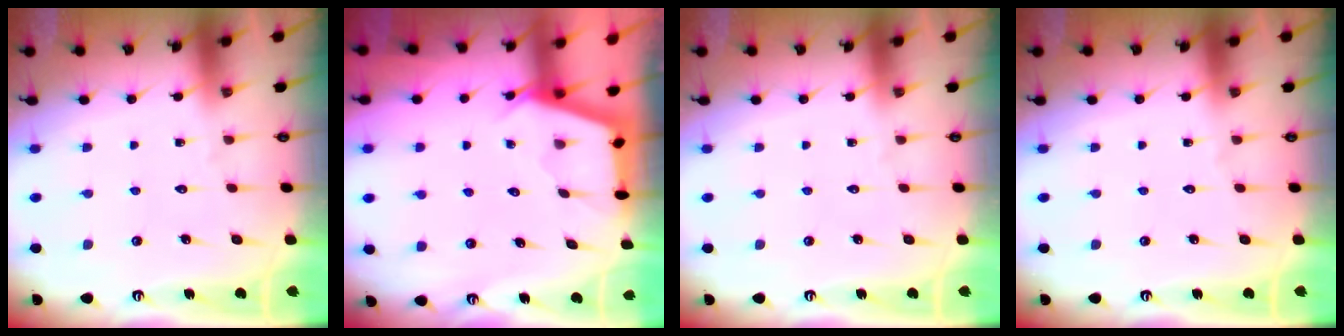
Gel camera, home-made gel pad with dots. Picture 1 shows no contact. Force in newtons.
{"total": 2.6, "press": 2.5, "slide": 0.3}
{"total": 0.0}
{"total": 0.0}